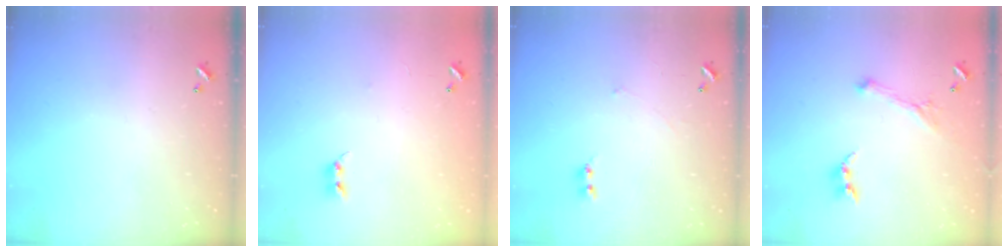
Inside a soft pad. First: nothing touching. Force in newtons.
{"total": 7.8, "press": 7.8, "slide": 0.4}
{"total": 1.6, "press": 1.5, "slide": 0.5}
{"total": 1.6, "press": 1.5, "slide": 0.4}